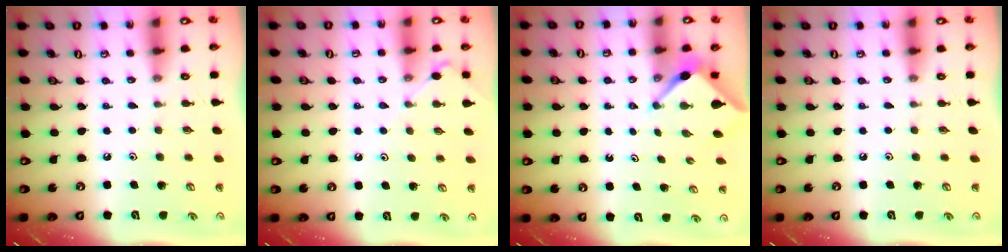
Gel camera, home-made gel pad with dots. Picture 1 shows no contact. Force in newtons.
{"total": 5.7, "press": 5.6, "slide": 0.7}
{"total": 3.9, "press": 3.9, "slide": 0.3}
{"total": 0.0}